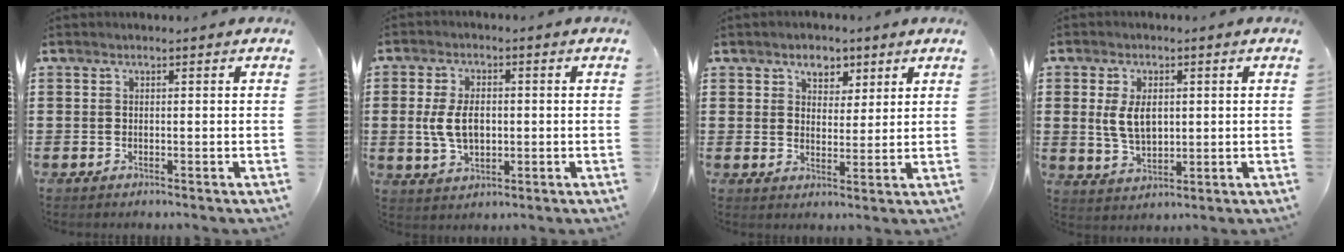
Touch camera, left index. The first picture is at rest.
{"total": 6.2, "force": [0.1, 3.8, 5.0], "torque": [-0.104, 0.004, -0.004]}
{"total": 4.0, "force": [2.6, 2.8, 1.2], "torque": [-0.022, 0.011, 0.041]}
{"total": 5.5, "force": [1.1, 3.3, 4.3], "torque": [-0.092, 0.004, 0.015]}